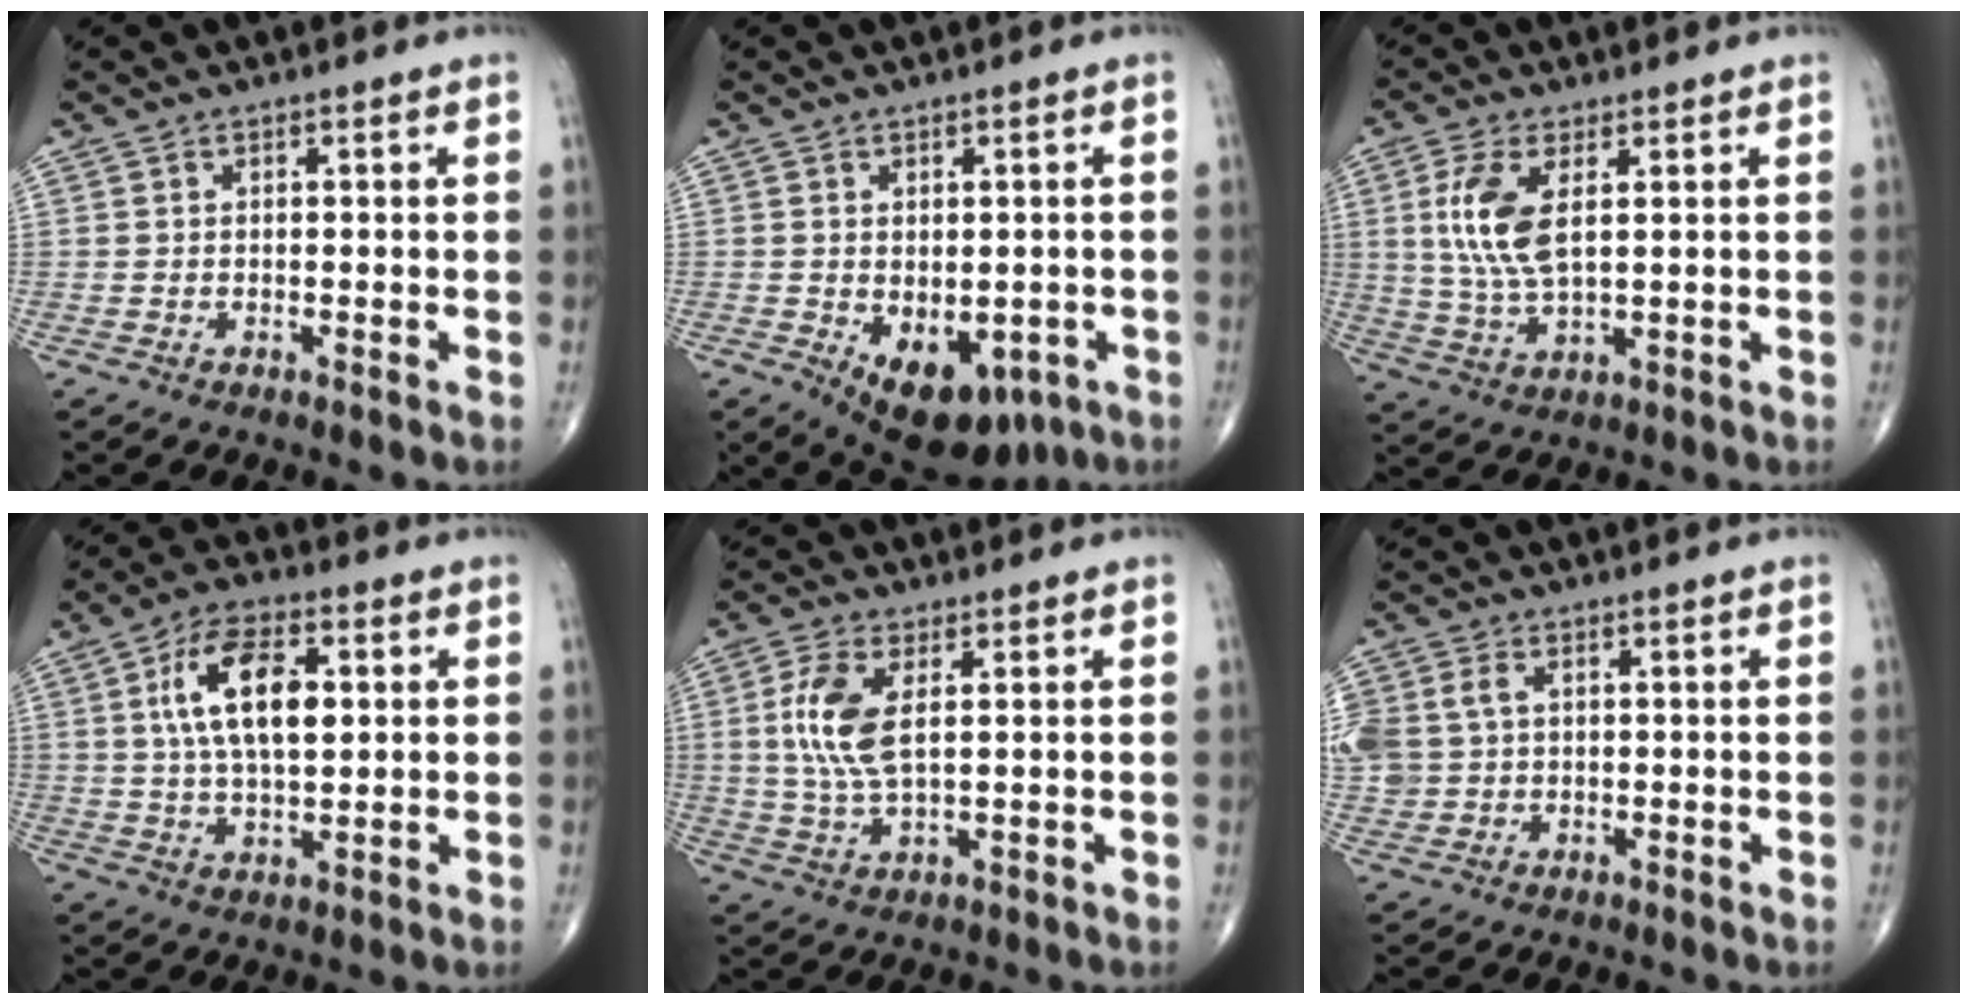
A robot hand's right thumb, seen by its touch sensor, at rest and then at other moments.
{"total": 12.2, "force": [-4.6, 7.2, 8.7], "torque": [-0.101, -0.006, -0.048]}
{"total": 9.4, "force": [2.3, 4.1, 8.2], "torque": [-0.181, -0.008, 0.049]}
{"total": 13.0, "force": [2.8, 6.4, 11.0], "torque": [-0.186, 0.002, 0.049]}
{"total": 8.9, "force": [1.8, 3.9, 7.8], "torque": [-0.174, -0.004, 0.037]}
{"total": 10.1, "force": [1.7, 7.8, 6.1], "torque": [-0.169, 0.014, 0.041]}